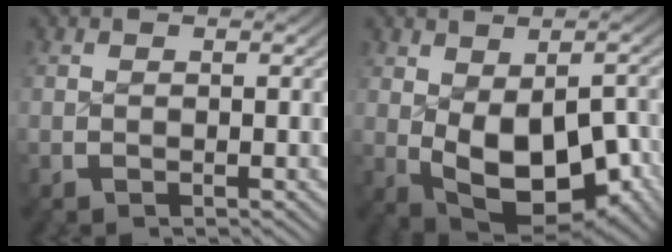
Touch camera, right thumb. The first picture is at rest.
{"total": 12.4, "force": [-2.0, 7.8, 9.5], "torque": [-0.168, -0.049, -0.001]}